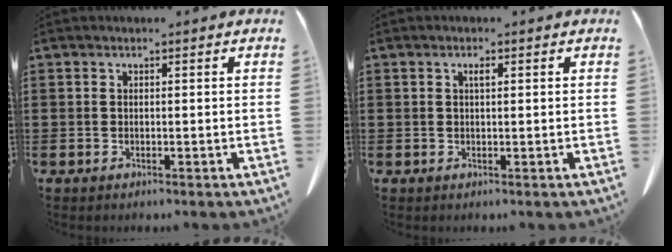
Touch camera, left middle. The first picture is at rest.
{"total": 1.1, "force": [0.3, 0.3, 1.0], "torque": [-0.020, 0.002, 0.005]}